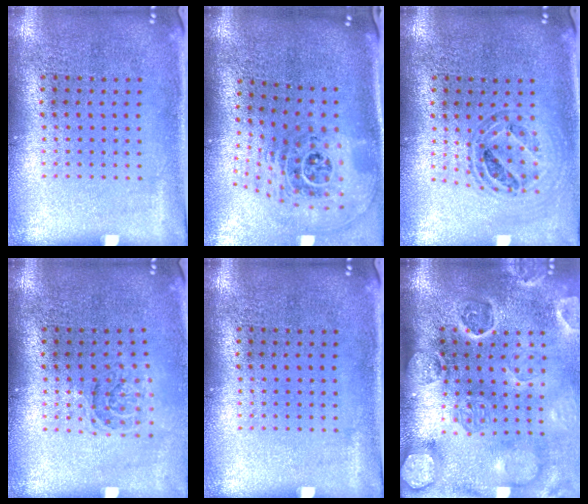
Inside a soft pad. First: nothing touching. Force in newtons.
{"total": 2.6, "press": 1.8, "slide": 1.9}
{"total": 0.7, "press": 0.7, "slide": 0.0}
{"total": 1.4, "press": 1.1, "slide": 0.8}
{"total": 0.0}
{"total": 4.5, "press": 3.5, "slide": 2.7}